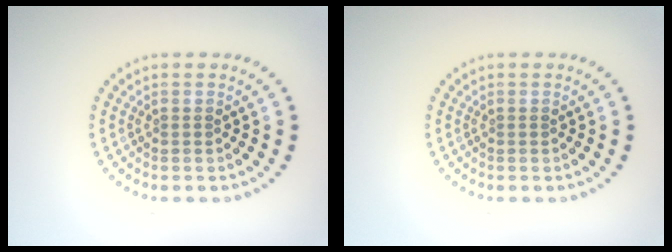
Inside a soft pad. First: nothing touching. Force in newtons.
{"total": 0.0}